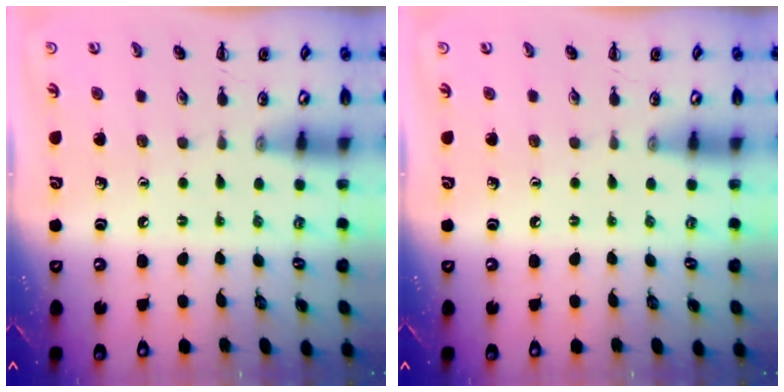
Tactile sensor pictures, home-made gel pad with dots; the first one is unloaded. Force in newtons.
{"total": 0.0}